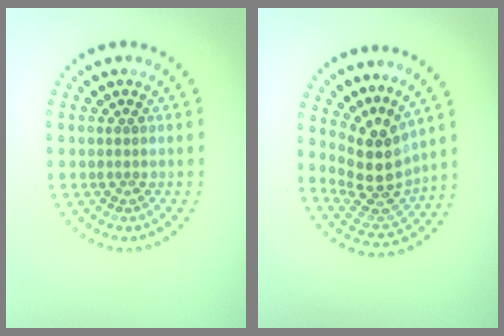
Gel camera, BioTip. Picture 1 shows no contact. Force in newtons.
{"total": 4.2, "press": 3.5, "slide": 2.4}